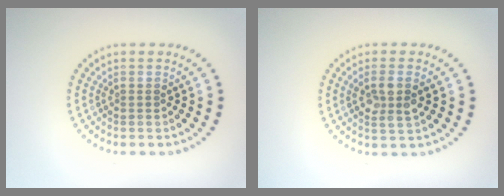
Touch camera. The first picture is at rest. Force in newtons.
{"total": 2.6, "press": 2.5, "slide": 0.8}